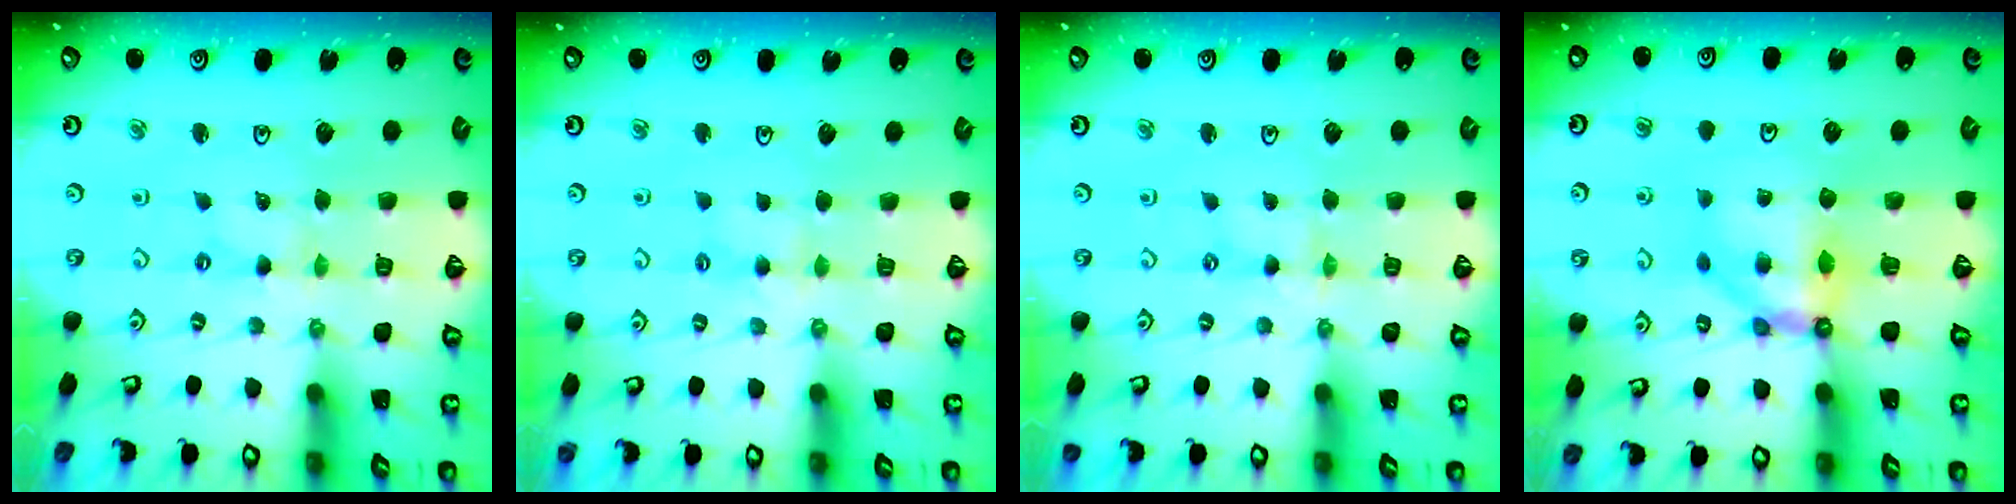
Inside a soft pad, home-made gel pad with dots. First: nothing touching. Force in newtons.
{"total": 4.2, "press": 4.1, "slide": 0.4}
{"total": 1.0, "press": 1.0, "slide": 0.2}
{"total": 7.0, "press": 7.0, "slide": 0.8}